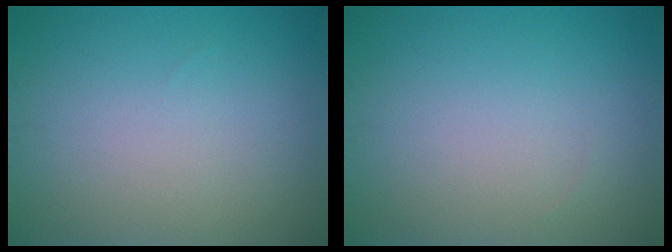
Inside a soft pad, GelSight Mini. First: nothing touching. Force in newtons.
{"total": 0.0}